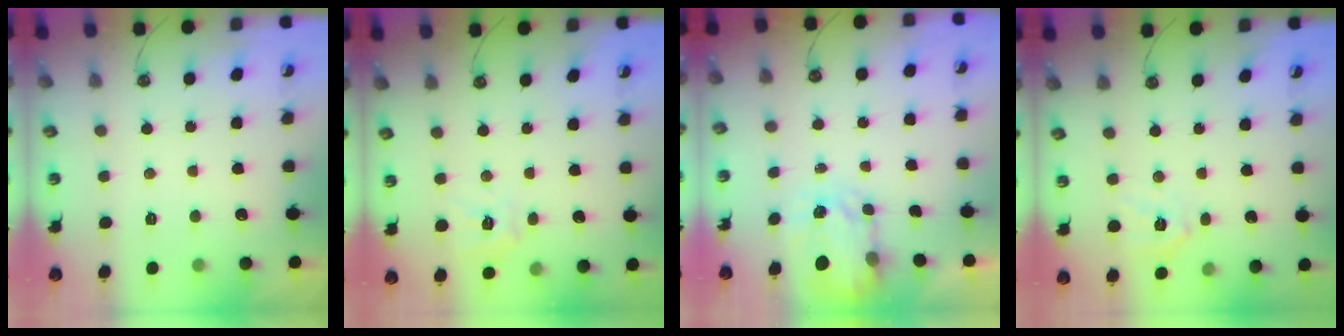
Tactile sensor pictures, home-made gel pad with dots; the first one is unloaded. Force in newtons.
{"total": 10.3, "press": 10.2, "slide": 1.2}
{"total": 3.4, "press": 3.4, "slide": 0.5}
{"total": 8.5, "press": 8.4, "slide": 1.0}